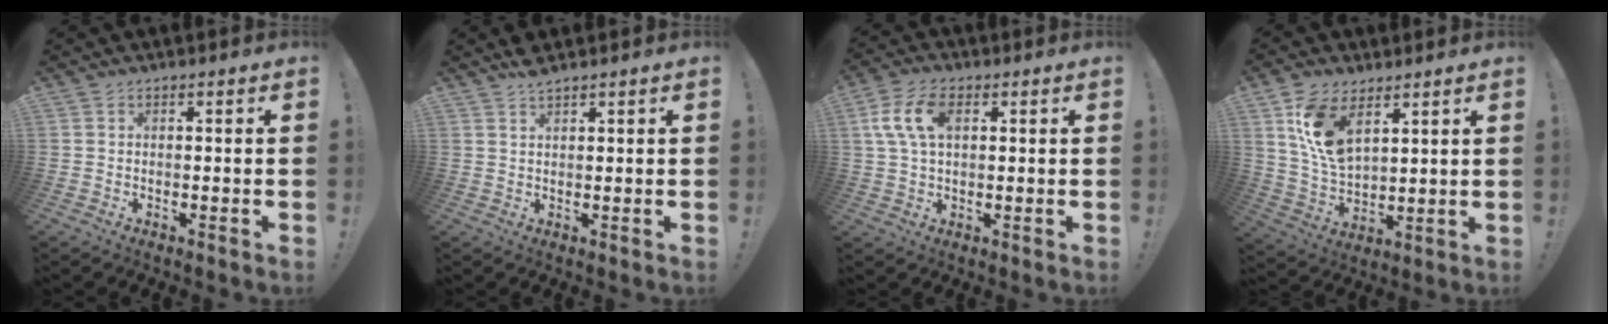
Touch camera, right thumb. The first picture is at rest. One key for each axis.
{"total": 2.7, "fx": 2.4, "fy": 0.5, "fz": 1.3, "tx": -0.012, "ty": -0.018, "tz": 0.039}
{"total": 10.1, "fx": 2.8, "fy": 5.9, "fz": 7.6, "tx": -0.142, "ty": 0.006, "tz": 0.052}
{"total": 12.4, "fx": 6.8, "fy": 7.0, "fz": 7.7, "tx": -0.147, "ty": -0.021, "tz": 0.131}